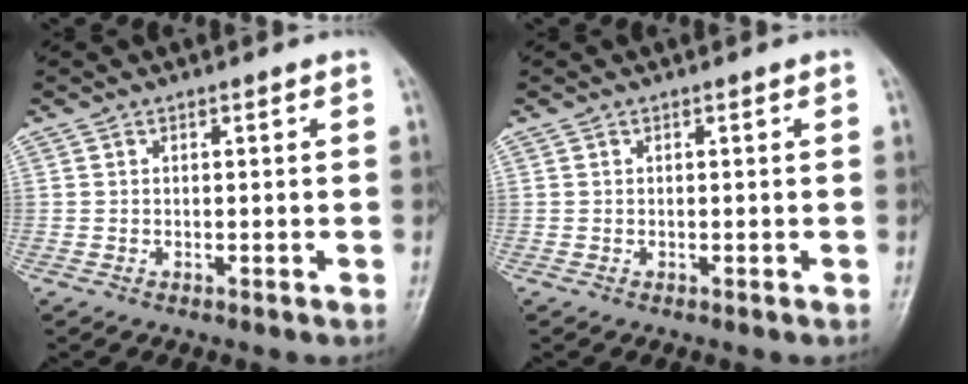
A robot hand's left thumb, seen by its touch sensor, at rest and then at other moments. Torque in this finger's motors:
{"motor_torque": [0.00, 0.00, 0.01, -0.02, 0.00]}